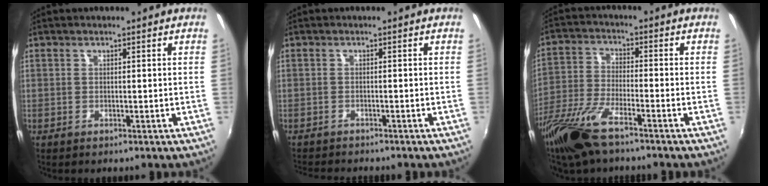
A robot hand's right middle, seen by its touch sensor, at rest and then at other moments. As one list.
[{"total": 3.9, "force": [-3.7, 0.5, 0.9], "torque": [-0.031, -0.018, -0.064]}, {"total": 12.6, "force": [-8.9, 3.2, 8.3], "torque": [-0.185, -0.035, -0.179]}]